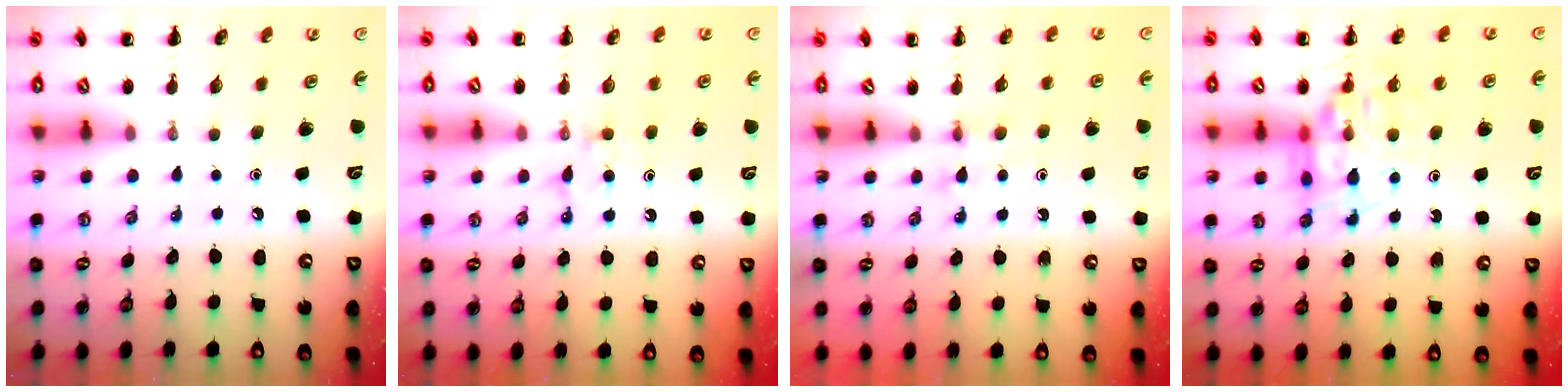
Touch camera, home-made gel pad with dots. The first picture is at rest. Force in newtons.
{"total": 5.6, "press": 5.3, "slide": 1.6}
{"total": 3.3, "press": 2.9, "slide": 1.6}
{"total": 14.1, "press": 13.8, "slide": 2.6}